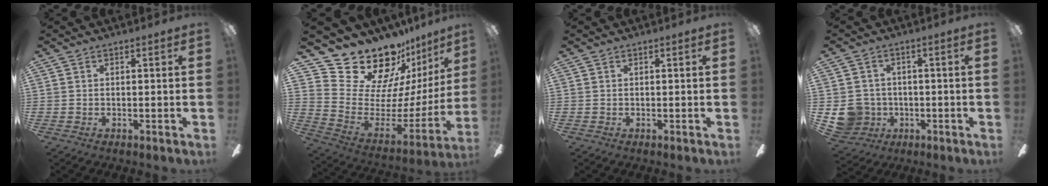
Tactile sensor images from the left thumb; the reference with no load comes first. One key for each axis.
{"total": 23.9, "fx": 20.3, "fy": 10.1, "fz": 7.4, "tx": -0.125, "ty": -0.166, "tz": 0.385}
{"total": 0.0}
{"total": 8.1, "fx": -1.2, "fy": 7.7, "fz": 2.0, "tx": -0.055, "ty": 0.010, "tz": -0.017}